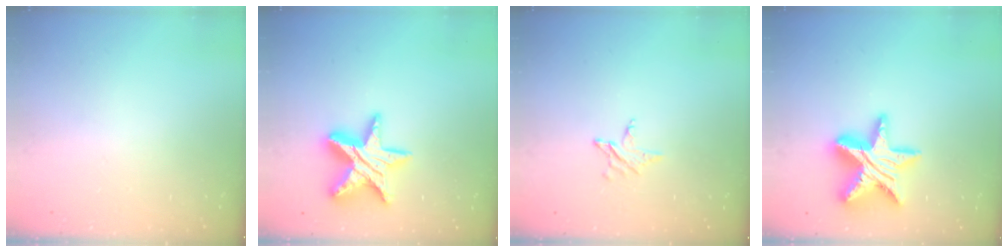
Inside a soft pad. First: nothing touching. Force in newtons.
{"total": 16.3, "press": 16.3, "slide": 0.9}
{"total": 2.9, "press": 2.8, "slide": 0.3}
{"total": 17.8, "press": 17.8, "slide": 1.2}